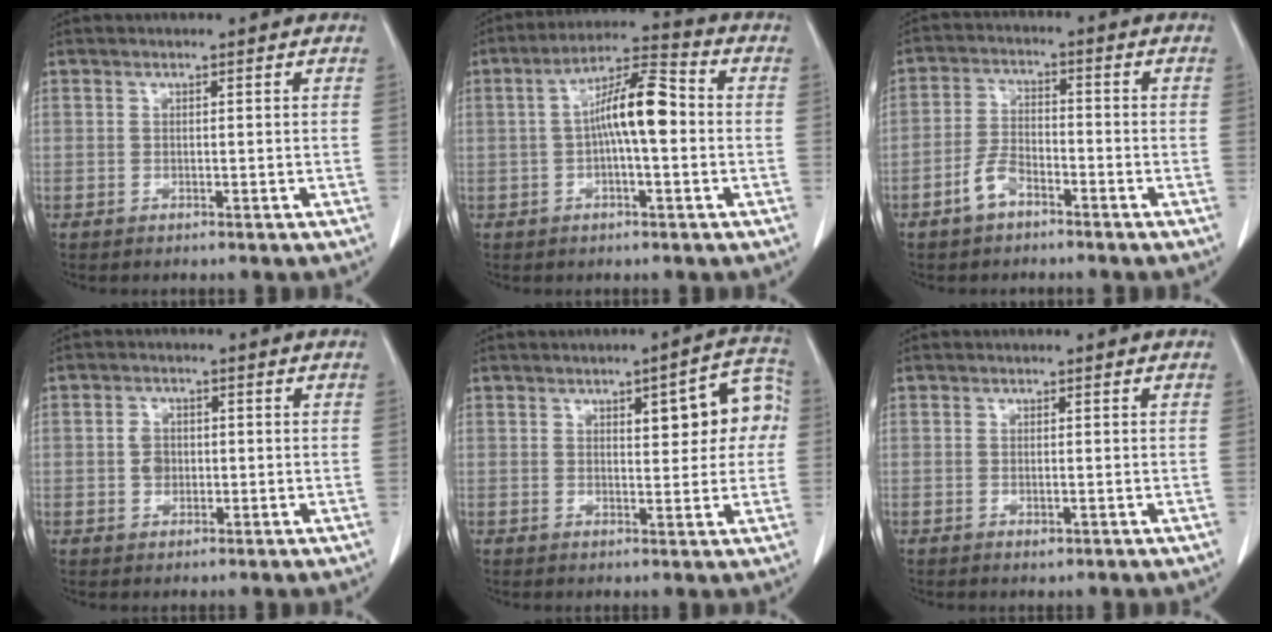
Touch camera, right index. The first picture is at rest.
{"total": 9.6, "force": [-0.1, 2.1, 9.4], "torque": [-0.171, 0.028, -0.008]}
{"total": 4.9, "force": [-3.2, 2.4, 2.9], "torque": [-0.065, 0.009, -0.060]}
{"total": 2.9, "force": [-0.2, 2.3, 1.7], "torque": [-0.029, 0.007, -0.003]}
{"total": 9.3, "force": [2.0, 2.9, 8.6], "torque": [-0.099, 0.028, 0.023]}
{"total": 0.9, "force": [-0.3, 0.3, 0.8], "torque": [-0.014, -0.003, -0.001]}